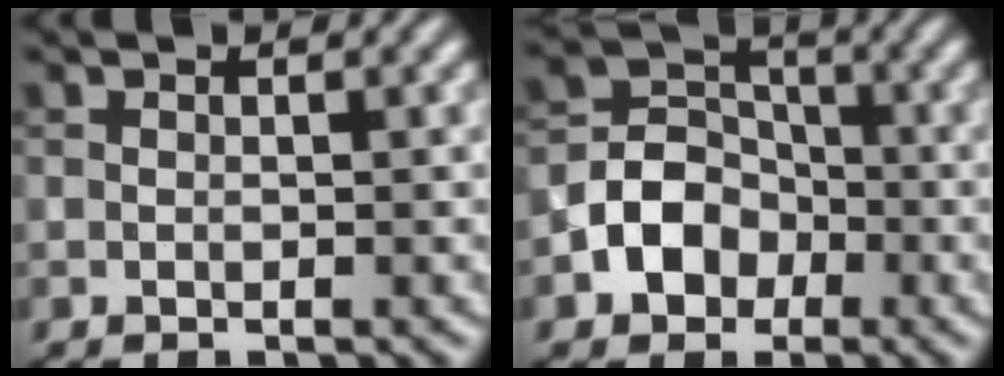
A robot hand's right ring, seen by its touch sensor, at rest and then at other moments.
{"total": 4.8, "force": [-1.9, 4.0, 2.0], "torque": [-0.020, 0.006, -0.044]}